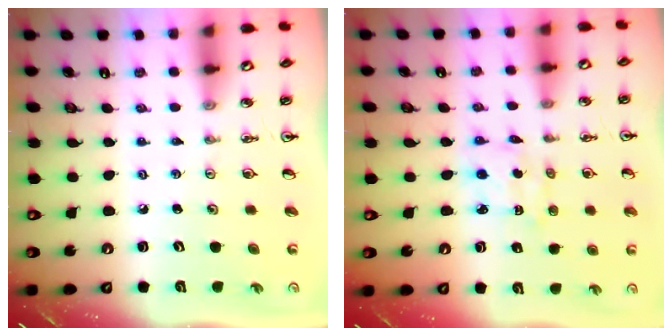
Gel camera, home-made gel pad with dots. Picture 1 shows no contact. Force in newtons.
{"total": 2.9, "press": 2.9, "slide": 0.4}